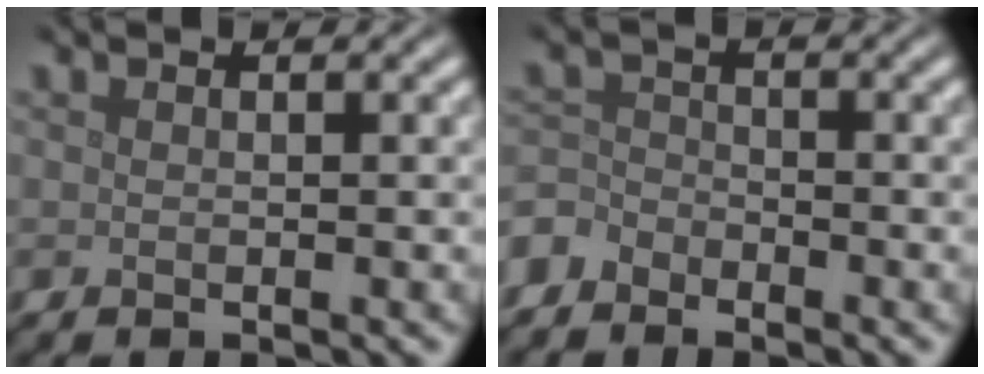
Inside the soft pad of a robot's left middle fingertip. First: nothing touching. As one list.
[{"total": 2.5, "force": [-2.2, 1.3, 0.2], "torque": [-0.006, 0.002, -0.058]}]